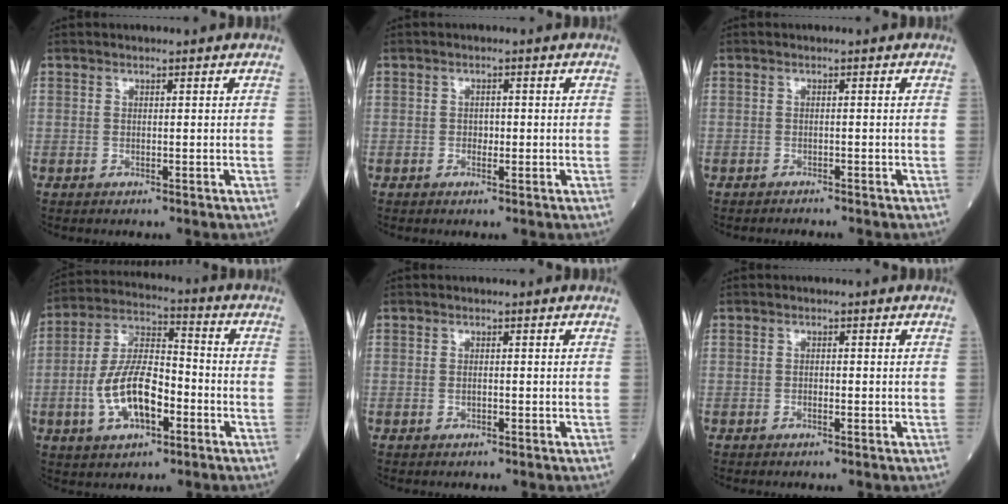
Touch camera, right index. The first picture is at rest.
{"total": 1.4, "force": [-0.3, 0.9, 1.0], "torque": [-0.011, 0.003, -0.005]}
{"total": 1.3, "force": [-1.3, -0.1, 0.0], "torque": [-0.003, -0.004, -0.019]}
{"total": 13.6, "force": [-3.8, 5.7, 11.8], "torque": [-0.243, 0.014, -0.071]}
{"total": 0.6, "force": [-0.2, 0.3, 0.5], "torque": [-0.011, 0.000, -0.003]}
{"total": 0.7, "force": [-0.3, 0.4, 0.6], "torque": [-0.010, 0.001, -0.006]}